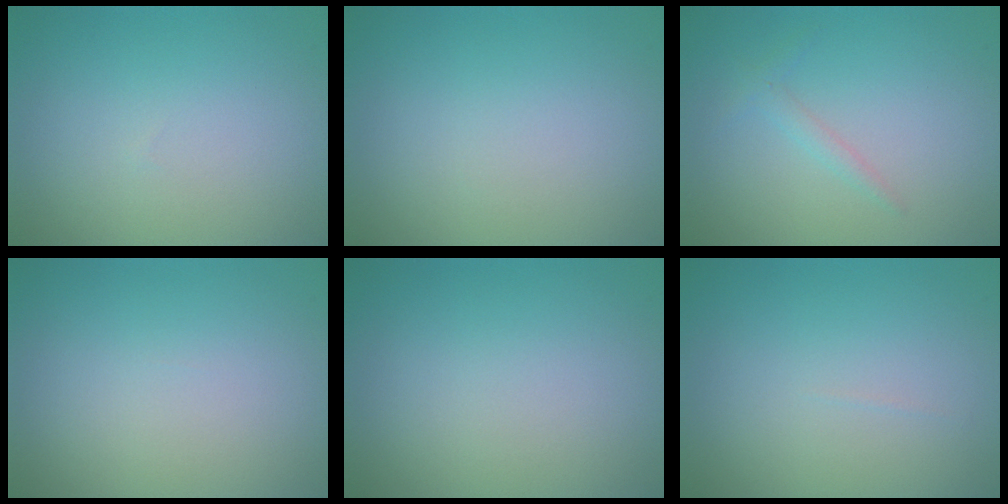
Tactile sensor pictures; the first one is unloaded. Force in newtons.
{"total": 0.0}
{"total": 1.1, "press": 1.1, "slide": 0.0}
{"total": 0.0}
{"total": 0.0}
{"total": 0.0}